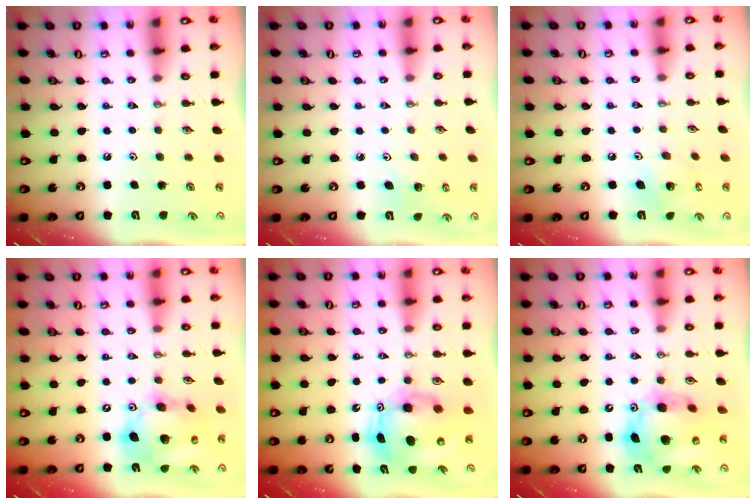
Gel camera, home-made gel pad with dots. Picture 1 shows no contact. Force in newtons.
{"total": 3.5, "press": 2.9, "slide": 1.9}
{"total": 7.9, "press": 7.9, "slide": 0.1}
{"total": 15.9, "press": 15.7, "slide": 2.4}
{"total": 9.8, "press": 9.5, "slide": 2.1}
{"total": 14.7, "press": 14.6, "slide": 1.7}